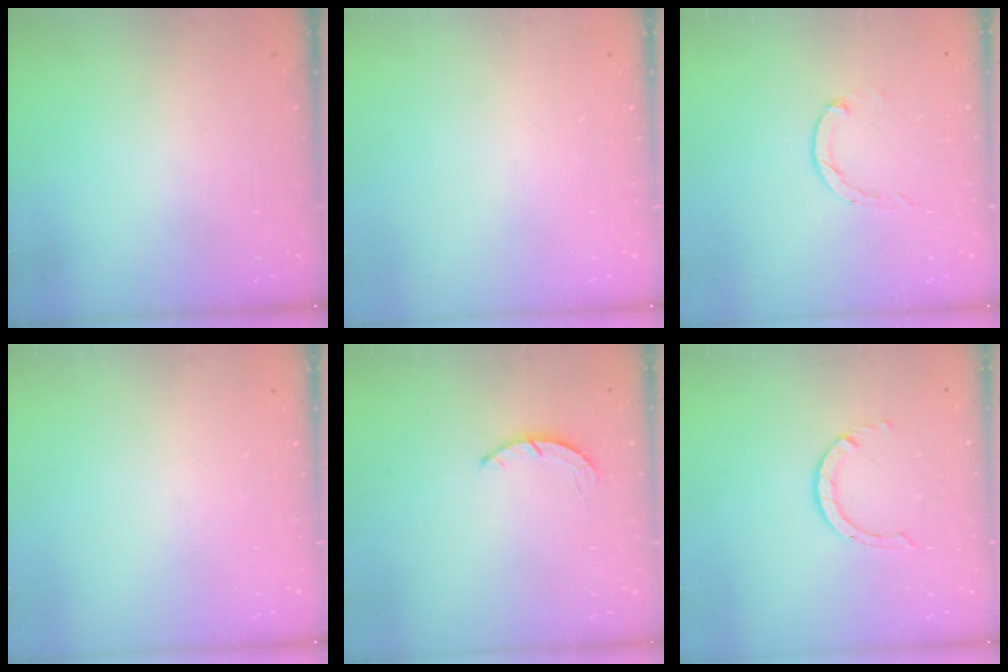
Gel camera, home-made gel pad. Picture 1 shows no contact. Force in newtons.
{"total": 0.0}
{"total": 0.8, "press": 0.7, "slide": 0.2}
{"total": 0.0}
{"total": 2.2, "press": 2.2, "slide": 0.3}
{"total": 1.4, "press": 1.4, "slide": 0.2}